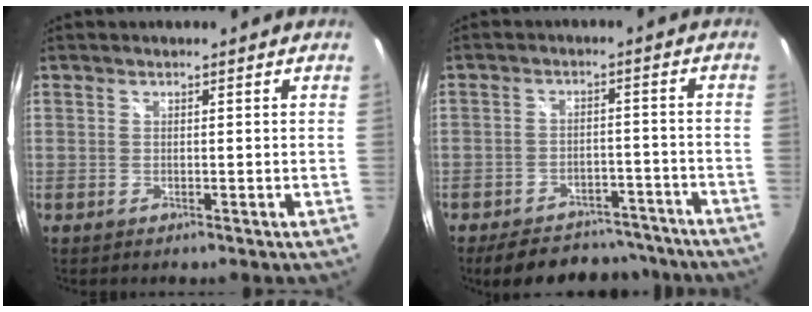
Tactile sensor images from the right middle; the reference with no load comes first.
{"total": 15.7, "force": [-13.4, 6.4, 5.2], "torque": [-0.111, 0.026, -0.165]}